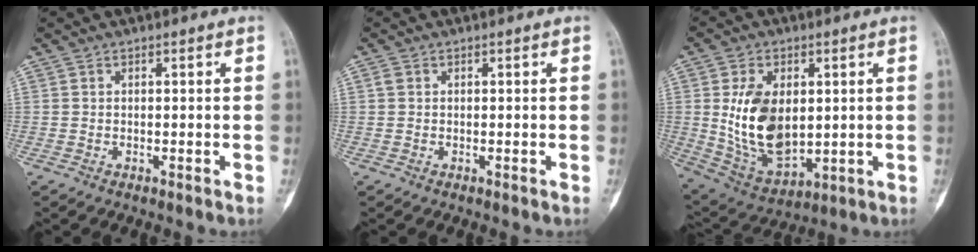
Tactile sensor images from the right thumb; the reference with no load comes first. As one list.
[{"total": 0.8, "force": [0.1, 0.7, 0.4], "torque": [-0.005, 0.001, 0.001]}, {"total": 15.5, "force": [1.5, 9.7, 12.1], "torque": [-0.195, -0.015, 0.047]}]